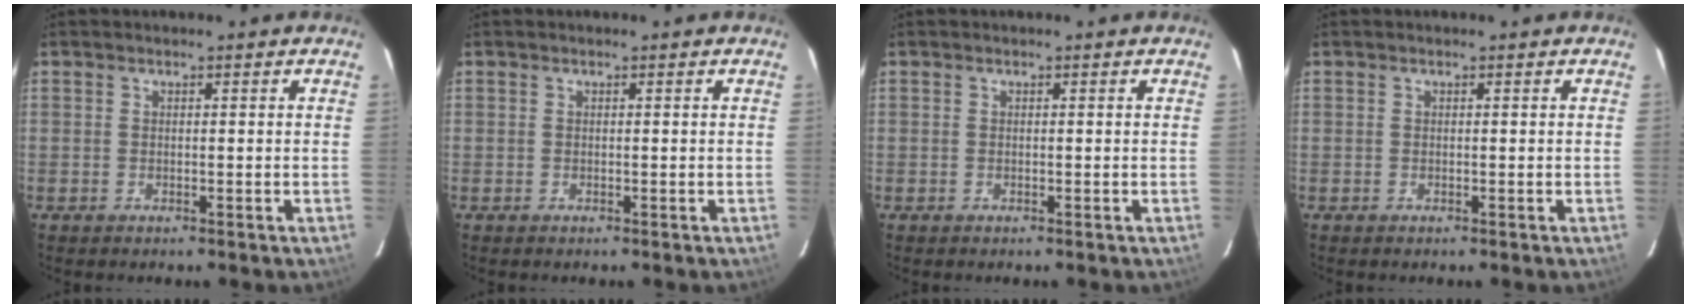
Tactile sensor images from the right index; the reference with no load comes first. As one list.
[{"total": 0.0}, {"total": 0.0}, {"total": 0.0}]